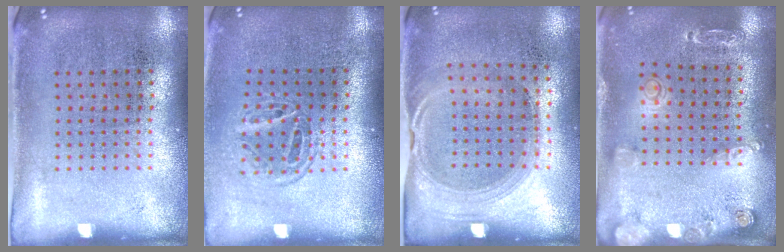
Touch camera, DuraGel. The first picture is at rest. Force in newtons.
{"total": 1.6, "press": 1.2, "slide": 1.0}
{"total": 1.5, "press": 1.2, "slide": 0.8}
{"total": 1.5, "press": 1.5, "slide": 0.3}